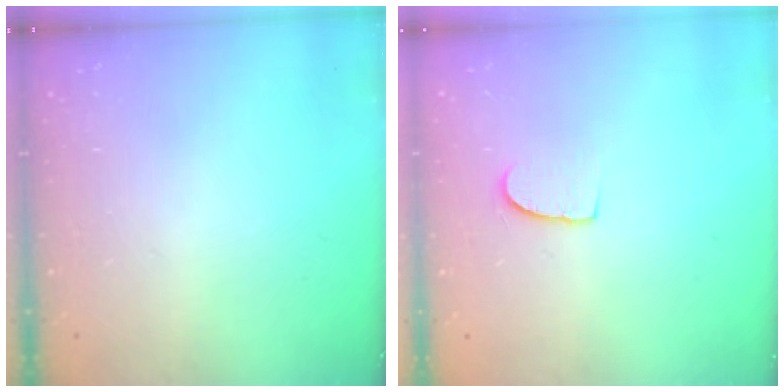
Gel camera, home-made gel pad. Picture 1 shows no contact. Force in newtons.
{"total": 5.2, "press": 5.2, "slide": 0.4}